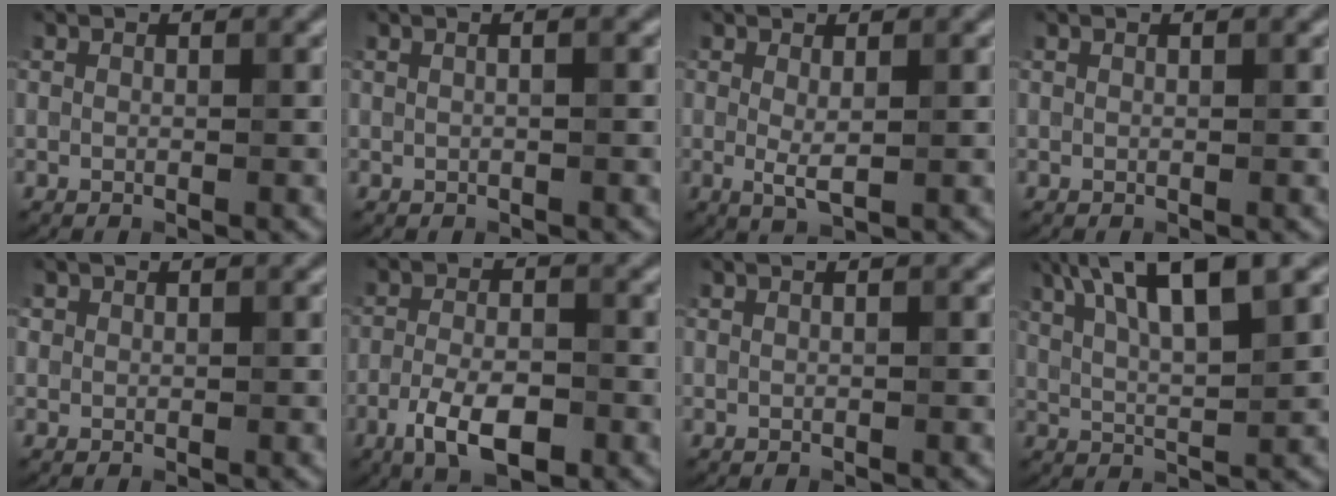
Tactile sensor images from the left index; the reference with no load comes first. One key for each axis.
{"total": 2.7, "fx": 1.0, "fy": 1.3, "fz": 2.1, "tx": -0.005, "ty": 0.013, "tz": -0.014}
{"total": 2.0, "fx": 0.2, "fy": 0.4, "fz": 2.0, "tx": -0.038, "ty": -0.005, "tz": 0.006}
{"total": 0.0}
{"total": 0.7, "fx": 0.4, "fy": 0.4, "fz": 0.3, "tx": -0.003, "ty": 0.003, "tz": 0.006}
{"total": 5.4, "fx": -2.6, "fy": 2.1, "fz": 4.2, "tx": -0.081, "ty": -0.002, "tz": -0.049}
{"total": 1.0, "fx": 0.4, "fy": 0.3, "fz": 0.8, "tx": -0.012, "ty": 0.001, "tz": 0.000}
{"total": 9.4, "fx": 5.1, "fy": 2.4, "fz": 7.6, "tx": -0.119, "ty": 0.023, "tz": 0.083}